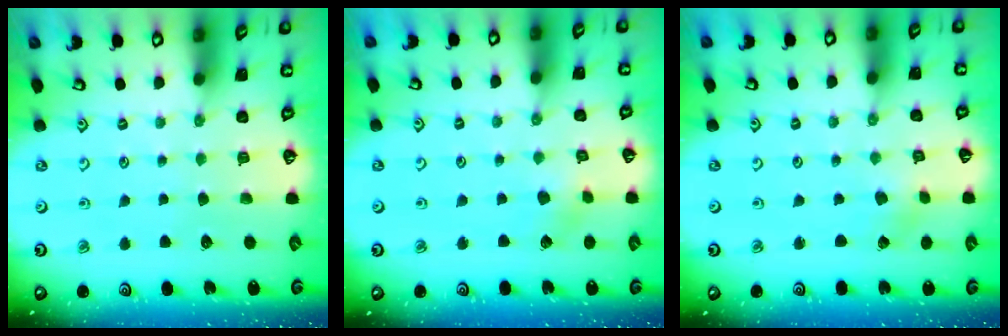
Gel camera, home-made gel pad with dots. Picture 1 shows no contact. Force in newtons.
{"total": 3.0, "press": 3.0, "slide": 0.6}
{"total": 0.6, "press": 0.6, "slide": 0.2}